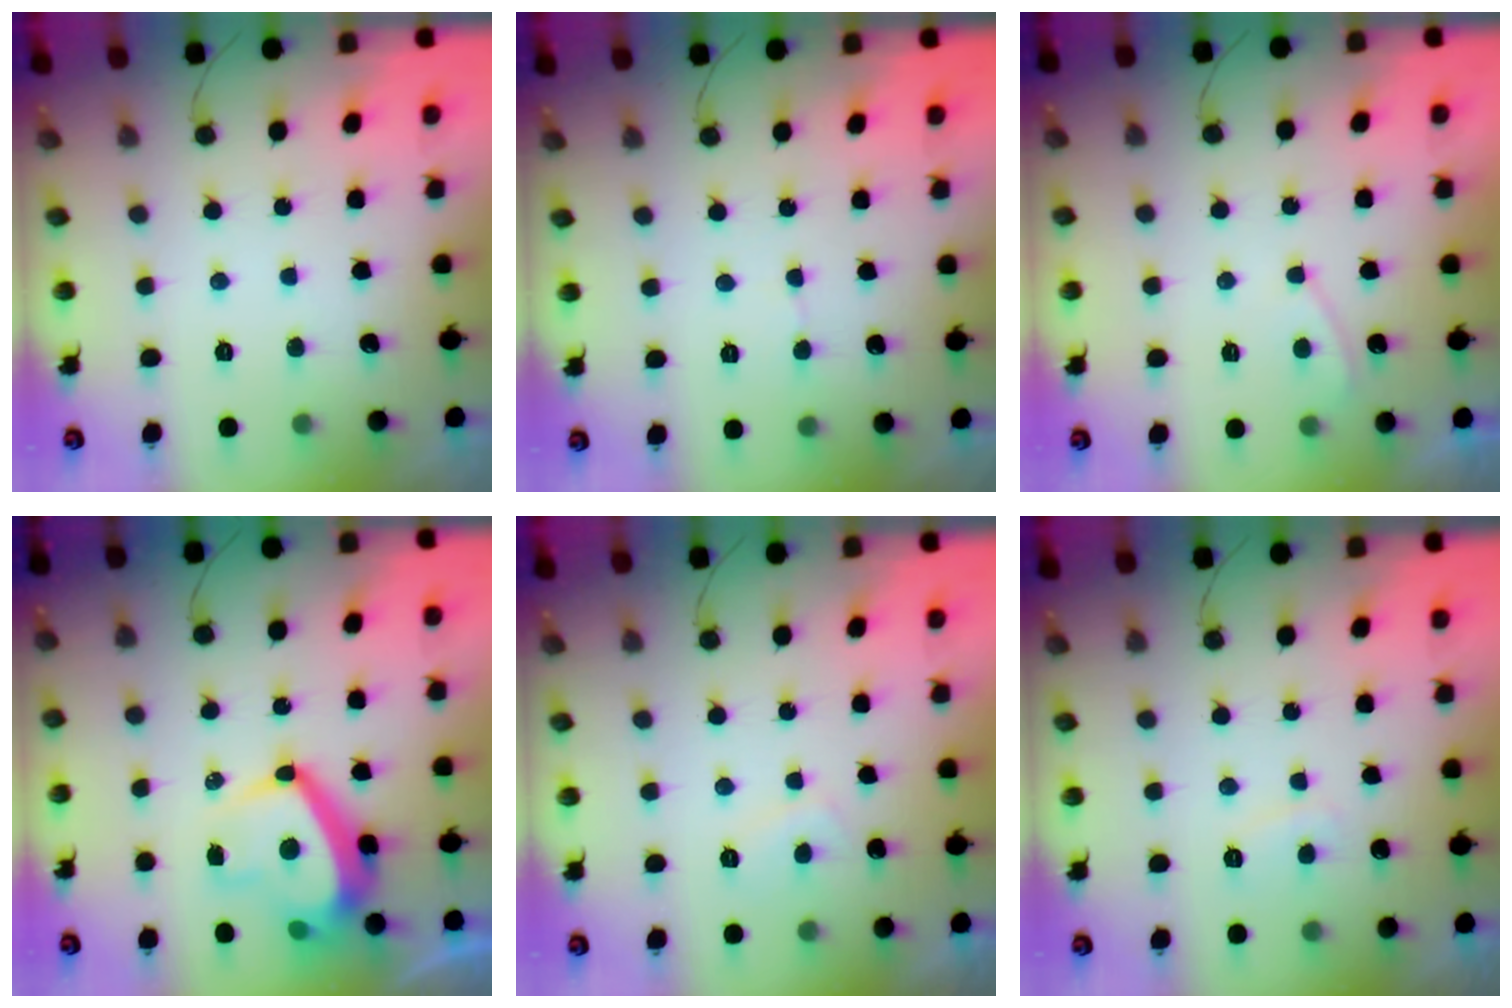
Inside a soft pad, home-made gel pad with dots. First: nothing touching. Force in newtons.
{"total": 3.9, "press": 3.9, "slide": 0.3}
{"total": 2.9, "press": 2.9, "slide": 0.3}
{"total": 12.9, "press": 12.7, "slide": 2.3}
{"total": 2.4, "press": 2.3, "slide": 0.6}
{"total": 2.1, "press": 2.0, "slide": 0.7}